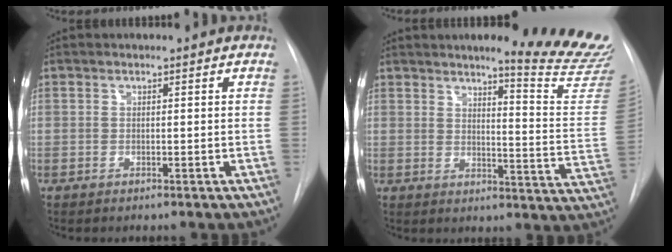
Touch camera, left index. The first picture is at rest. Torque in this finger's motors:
{"motor_torque": [0.81, -1.33, 0.01, 0.04]}